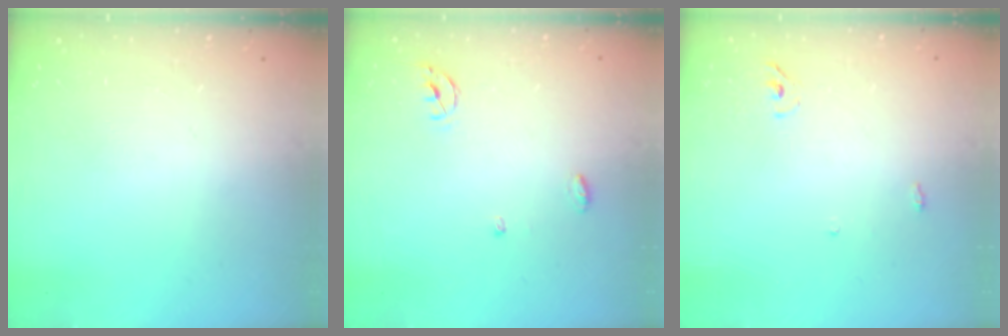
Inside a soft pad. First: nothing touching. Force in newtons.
{"total": 4.2, "press": 4.2, "slide": 0.3}
{"total": 3.3, "press": 3.3, "slide": 0.7}